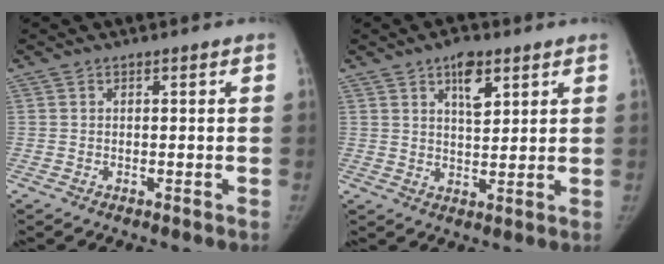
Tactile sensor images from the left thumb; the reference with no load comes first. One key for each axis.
{"total": 6.3, "fx": 3.4, "fy": 2.9, "fz": 4.5, "tx": -0.056, "ty": -0.017, "tz": 0.053}